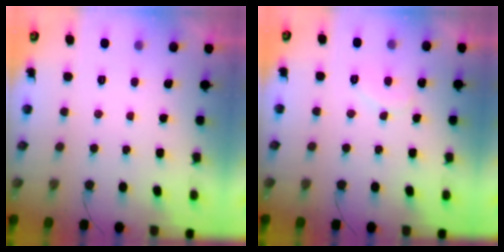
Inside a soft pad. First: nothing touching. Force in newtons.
{"total": 7.7, "press": 7.7, "slide": 0.6}